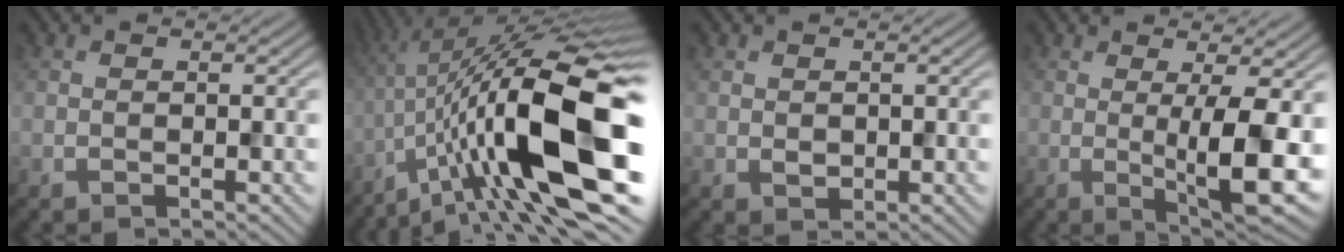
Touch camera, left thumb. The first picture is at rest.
{"total": 20.2, "force": [-5.8, 5.6, 18.5], "torque": [-0.298, 0.000, -0.101]}
{"total": 0.9, "force": [0.3, 0.8, 0.3], "torque": [-0.009, -0.004, 0.012]}
{"total": 8.8, "force": [-0.4, 1.8, 8.6], "torque": [-0.132, -0.002, -0.006]}